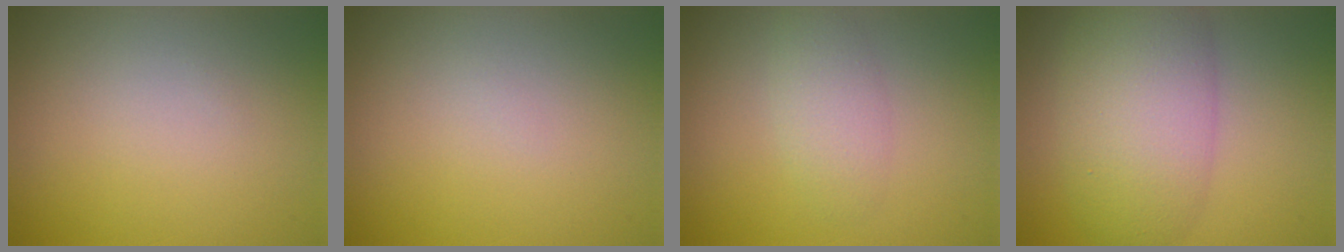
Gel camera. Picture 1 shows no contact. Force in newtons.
{"total": 0.0}
{"total": 1.5, "press": 1.5, "slide": 0.0}
{"total": 7.3, "press": 7.3, "slide": 0.5}